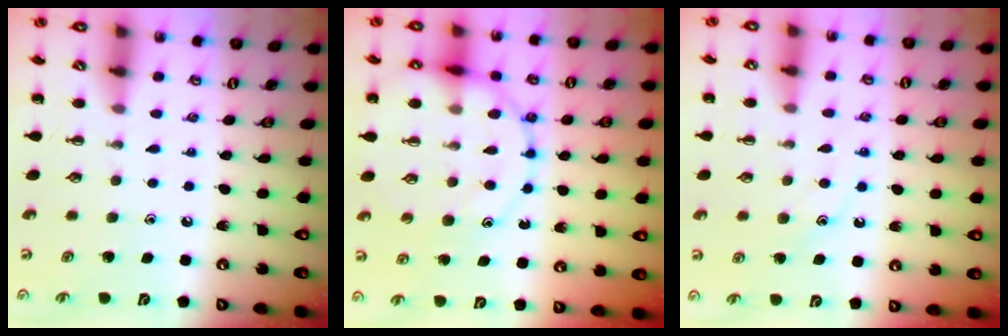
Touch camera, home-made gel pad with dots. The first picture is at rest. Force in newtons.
{"total": 16.6, "press": 16.4, "slide": 2.7}
{"total": 10.6, "press": 10.5, "slide": 1.3}